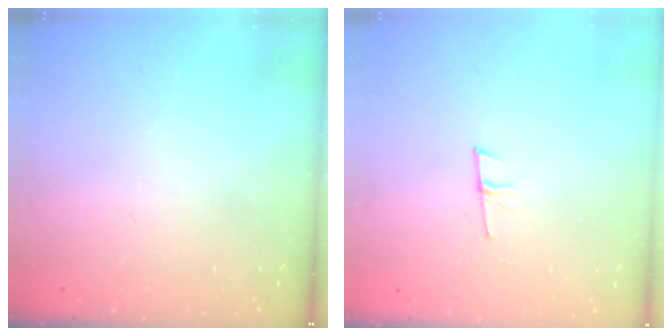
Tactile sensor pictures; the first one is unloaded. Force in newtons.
{"total": 6.3, "press": 5.6, "slide": 2.9}